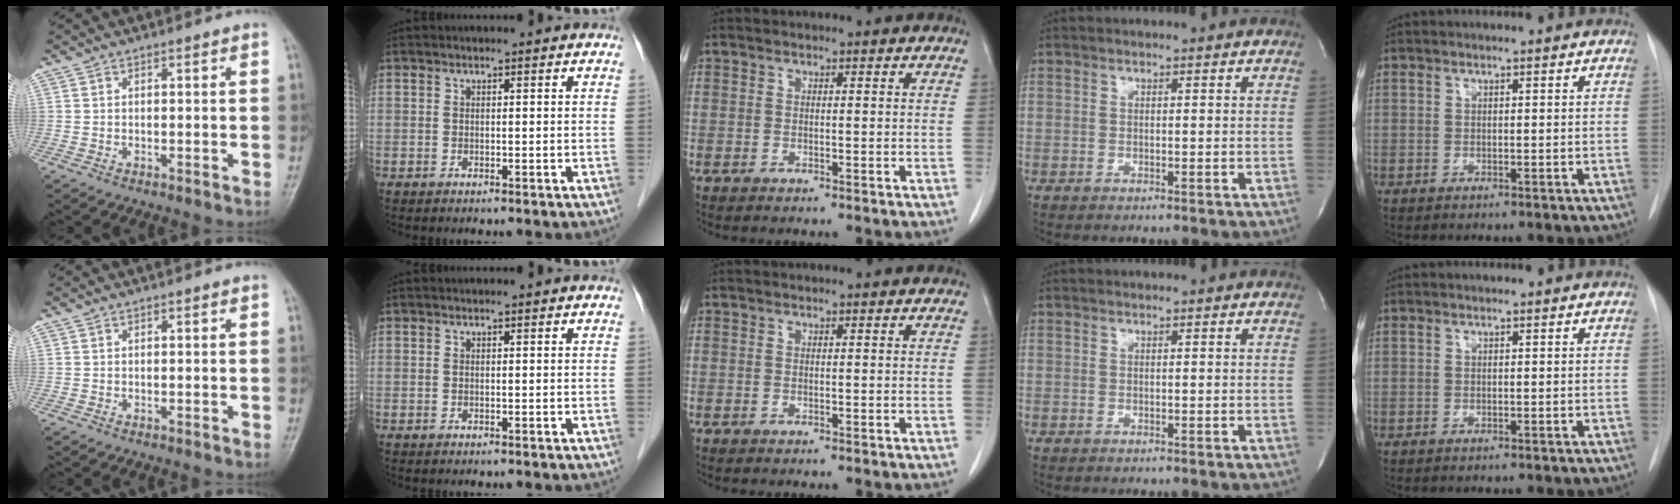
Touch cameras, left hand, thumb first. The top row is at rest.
{}